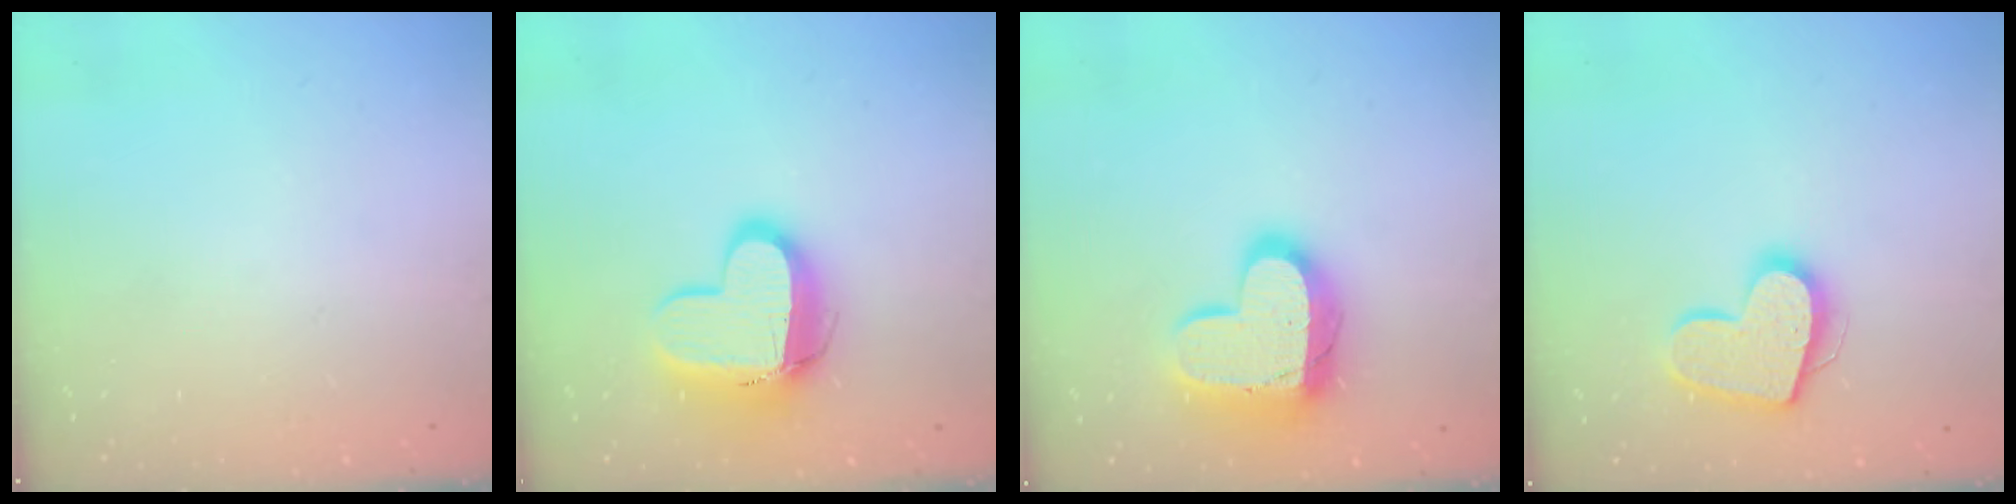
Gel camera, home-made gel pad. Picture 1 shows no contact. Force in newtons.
{"total": 14.1, "press": 14.1, "slide": 1.1}
{"total": 16.3, "press": 16.2, "slide": 1.4}
{"total": 14.9, "press": 14.9, "slide": 1.0}